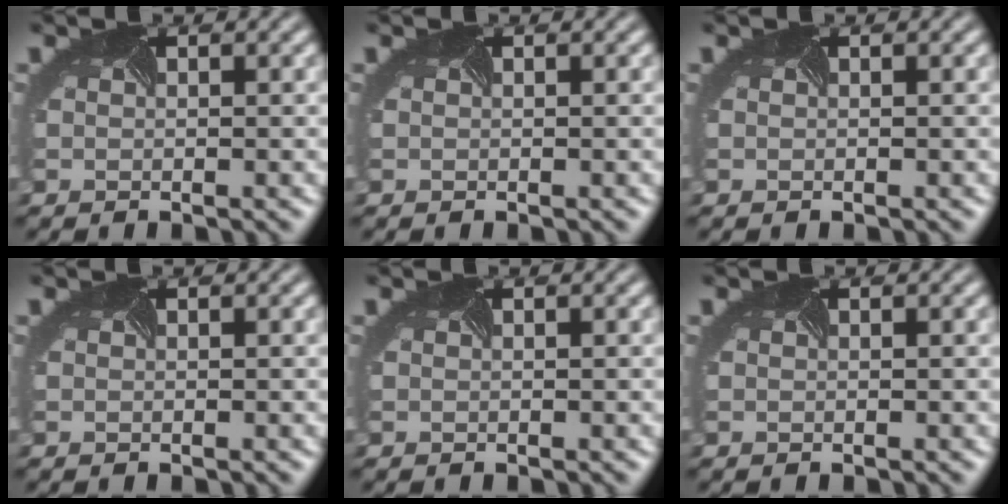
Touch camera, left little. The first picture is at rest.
{"total": 0.0}
{"total": 0.0}
{"total": 0.0}
{"total": 0.0}
{"total": 0.0}